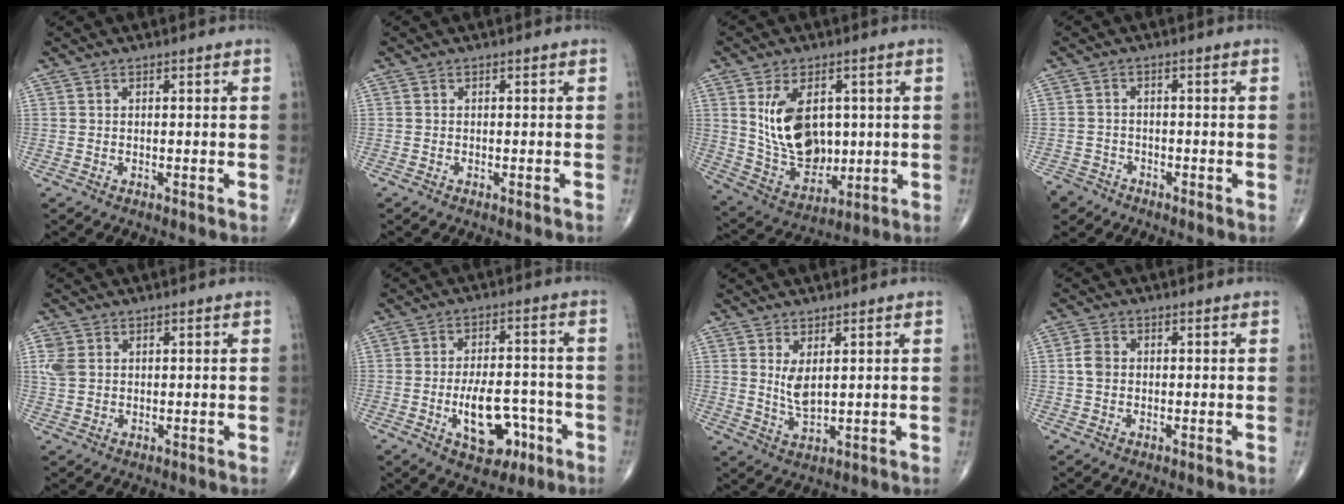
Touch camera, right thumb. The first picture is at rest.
{"total": 0.0}
{"total": 14.3, "force": [2.6, 9.4, 10.5], "torque": [-0.152, -0.016, 0.066]}
{"total": 4.6, "force": [-3.4, 3.1, 0.2], "torque": [-0.005, 0.010, -0.065]}
{"total": 3.8, "force": [1.2, 2.8, 2.2], "torque": [-0.044, 0.001, 0.028]}
{"total": 11.2, "force": [-4.2, 6.2, 8.3], "torque": [-0.109, 0.030, -0.057]}
{"total": 4.5, "force": [1.5, 1.8, 3.8], "torque": [-0.069, -0.019, 0.037]}
{"total": 2.9, "force": [0.1, 2.3, 1.8], "torque": [-0.034, 0.005, -0.001]}